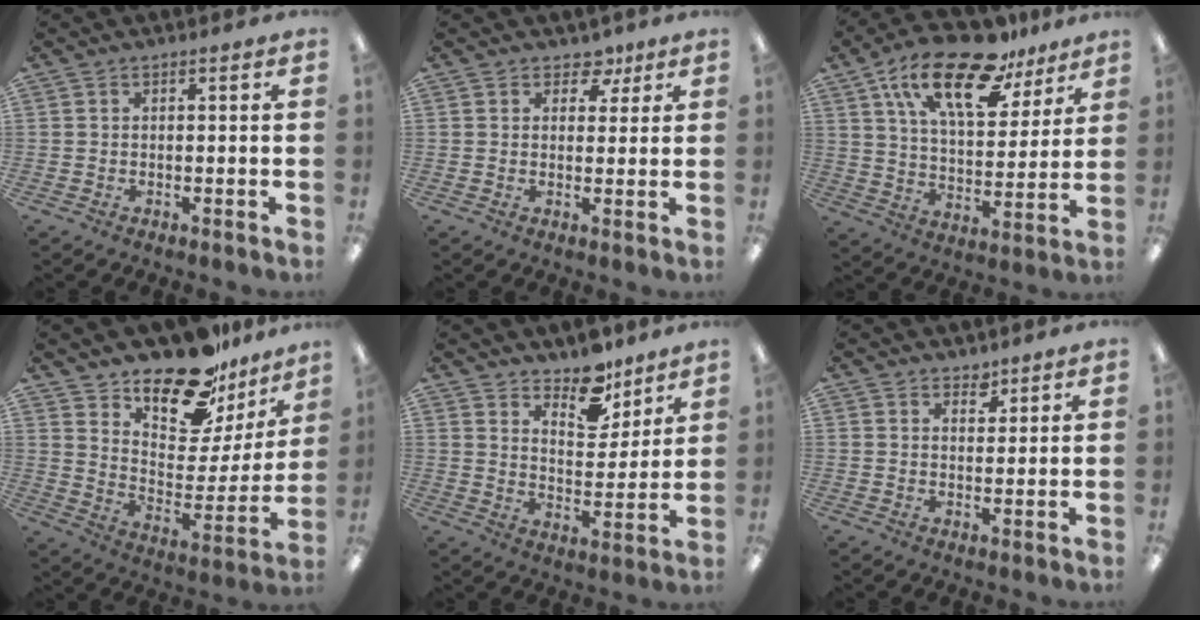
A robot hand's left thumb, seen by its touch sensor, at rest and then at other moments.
{"total": 4.6, "force": [2.9, 3.1, 1.8], "torque": [-0.010, -0.012, 0.049]}
{"total": 21.8, "force": [13.9, 9.5, 13.8], "torque": [-0.238, -0.065, 0.240]}
{"total": 19.1, "force": [16.0, 7.4, 7.3], "torque": [-0.114, -0.129, 0.277]}
{"total": 10.5, "force": [8.8, 4.7, 3.5], "torque": [-0.034, -0.064, 0.158]}
{"total": 2.8, "force": [2.5, 1.3, 0.5], "torque": [0.012, -0.019, 0.042]}